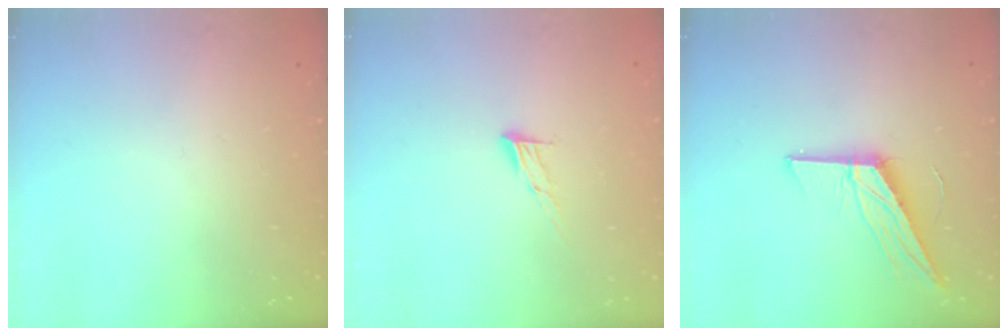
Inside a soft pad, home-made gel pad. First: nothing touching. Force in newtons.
{"total": 7.2, "press": 7.1, "slide": 1.2}
{"total": 13.3, "press": 13.3, "slide": 0.7}